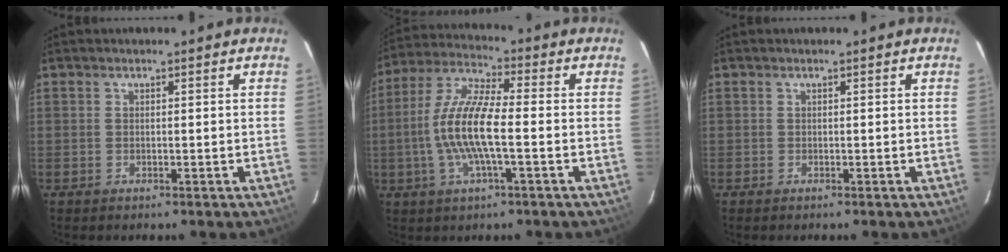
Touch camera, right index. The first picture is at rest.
{"total": 12.4, "force": [-2.1, 2.6, 11.9], "torque": [-0.248, 0.004, -0.045]}
{"total": 0.0}